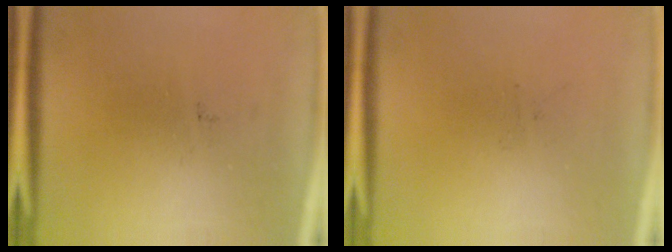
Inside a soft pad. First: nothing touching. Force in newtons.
{"total": 0.0}